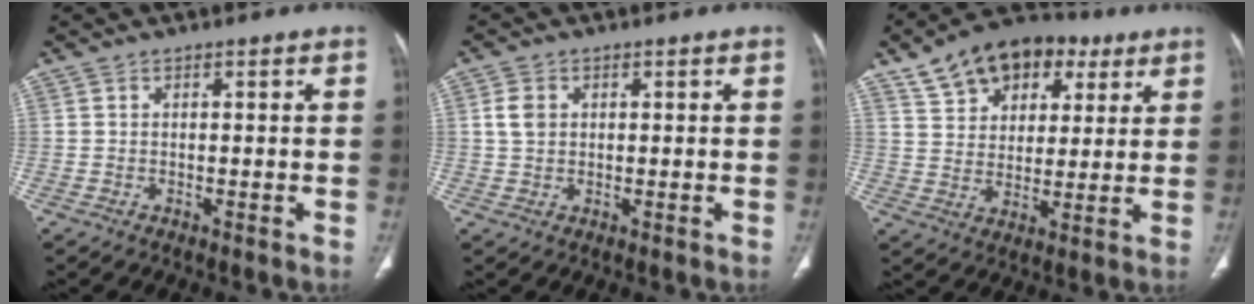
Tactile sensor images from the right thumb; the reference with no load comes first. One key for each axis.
{"total": 3.1, "fx": 0.6, "fy": 2.5, "fz": 1.8, "tx": -0.033, "ty": 0.003, "tz": 0.013}
{"total": 16.2, "fx": 8.7, "fy": 10.6, "fz": 8.7, "tx": -0.099, "ty": -0.004, "tz": 0.141}